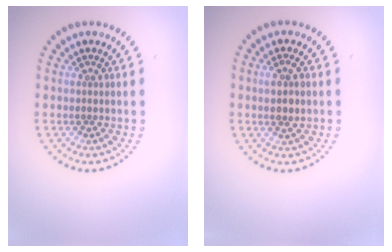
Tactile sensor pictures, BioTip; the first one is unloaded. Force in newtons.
{"total": 1.5, "press": 1.5, "slide": 0.5}